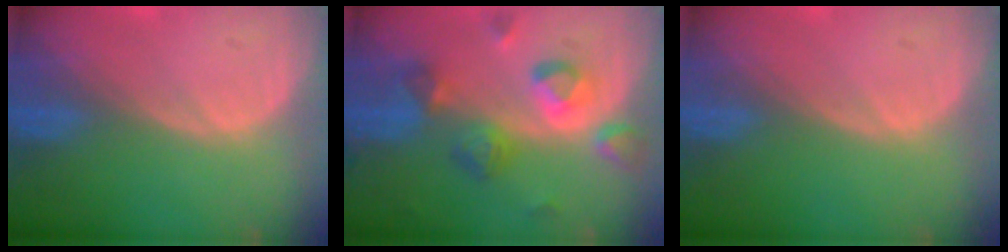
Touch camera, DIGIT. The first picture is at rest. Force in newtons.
{"total": 8.4, "press": 7.8, "slide": 3.1}
{"total": 0.0}